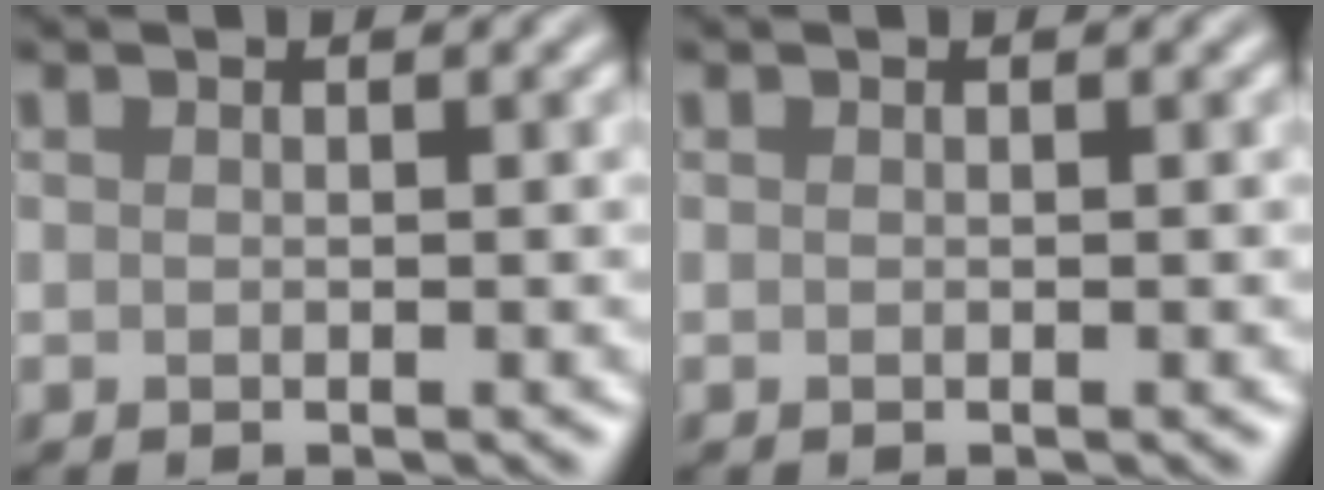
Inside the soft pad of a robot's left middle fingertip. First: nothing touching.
{"total": 0.0}